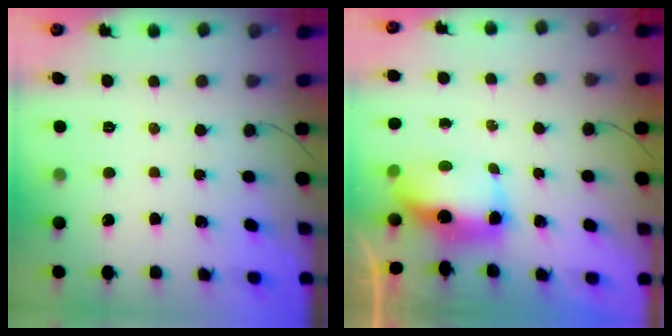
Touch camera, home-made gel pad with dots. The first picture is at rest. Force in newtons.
{"total": 8.1, "press": 8.0, "slide": 1.5}